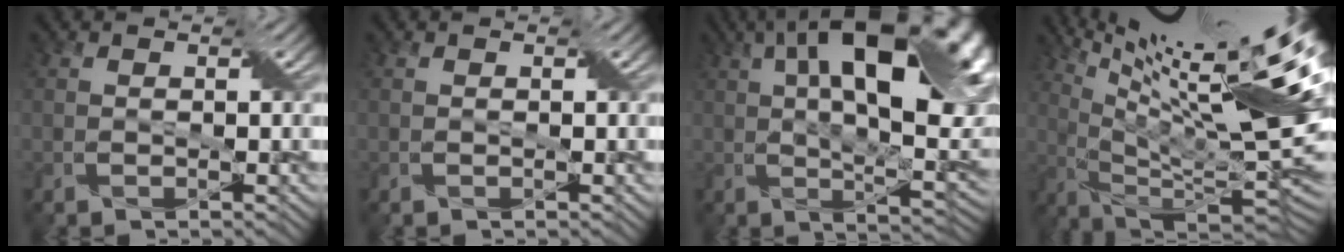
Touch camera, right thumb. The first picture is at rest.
{"total": 0.0}
{"total": 20.8, "force": [6.7, 8.6, 17.7], "torque": [-0.259, 0.029, 0.093]}
{"total": 20.8, "force": [10.5, 4.4, 17.4], "torque": [-0.240, 0.021, 0.167]}